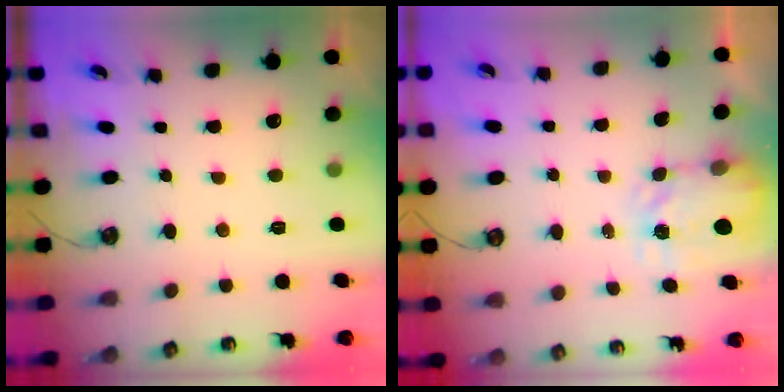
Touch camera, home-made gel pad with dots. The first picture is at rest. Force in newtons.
{"total": 3.6, "press": 3.5, "slide": 0.5}